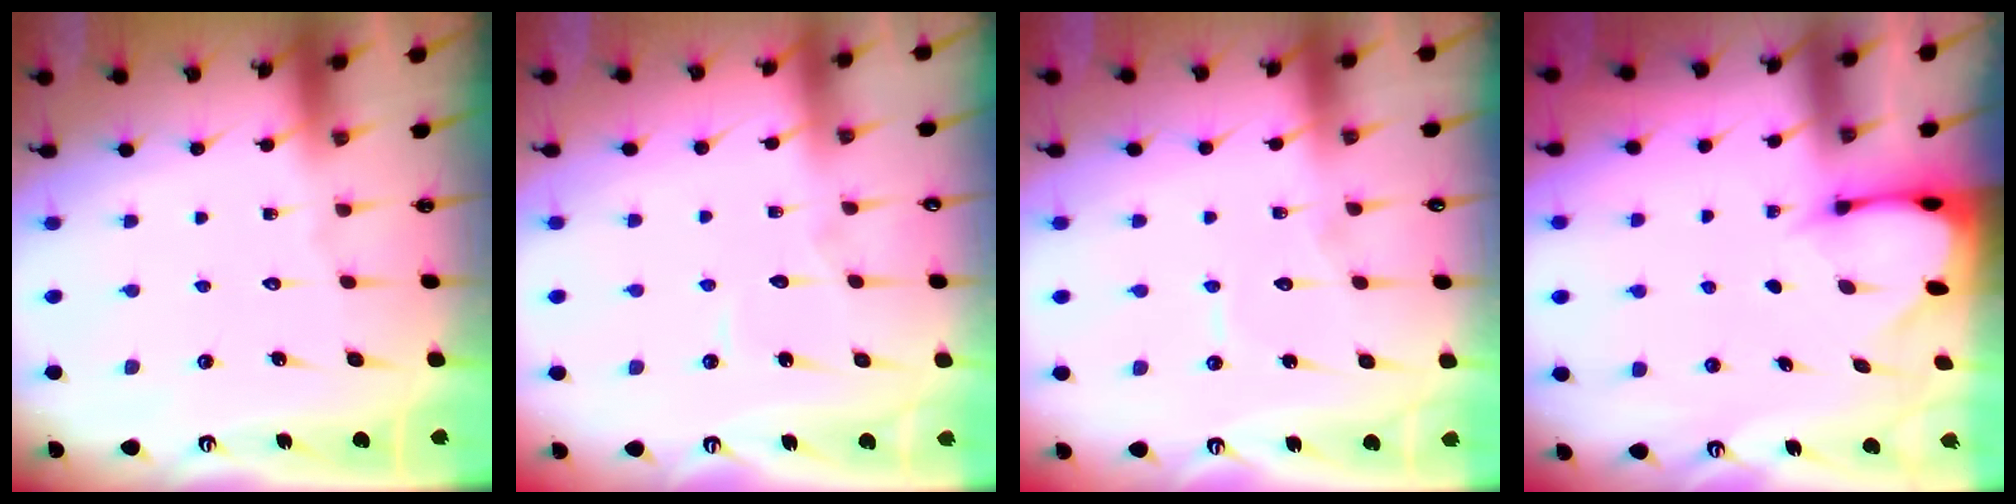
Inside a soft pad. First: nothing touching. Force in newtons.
{"total": 3.4, "press": 3.4, "slide": 0.2}
{"total": 5.9, "press": 5.9, "slide": 0.2}
{"total": 2.7, "press": 2.7, "slide": 0.3}